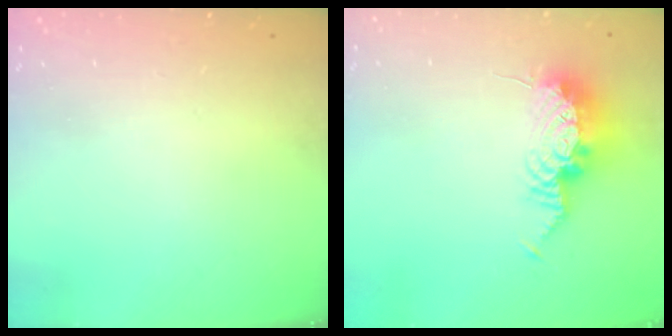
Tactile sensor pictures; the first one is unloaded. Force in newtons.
{"total": 11.1, "press": 11.0, "slide": 1.6}